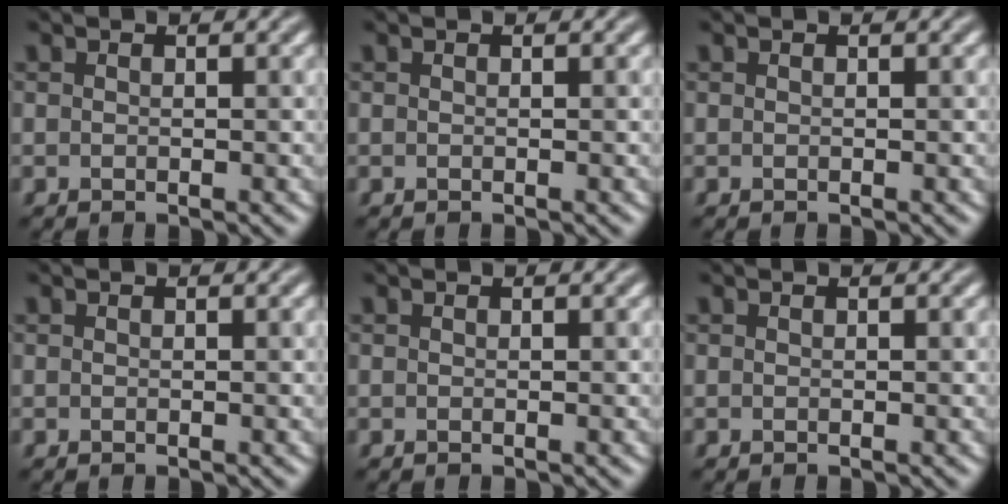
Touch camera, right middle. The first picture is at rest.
{"total": 0.0}
{"total": 0.0}
{"total": 0.0}
{"total": 0.0}
{"total": 0.0}